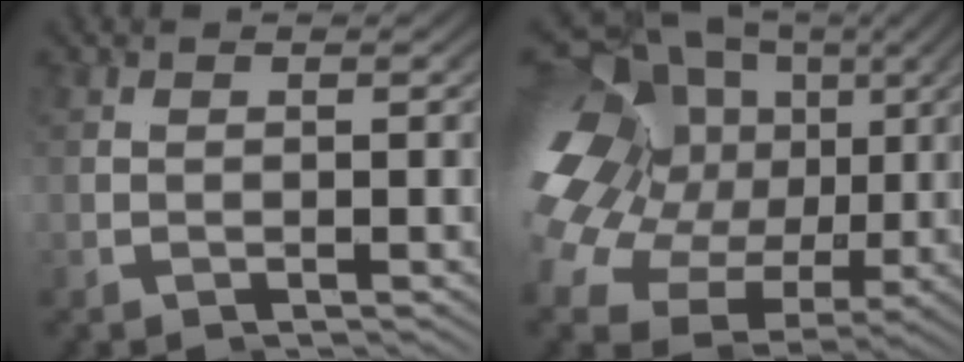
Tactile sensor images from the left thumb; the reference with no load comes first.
{"total": 14.2, "force": [2.9, 9.0, 10.6], "torque": [-0.200, 0.016, 0.042]}